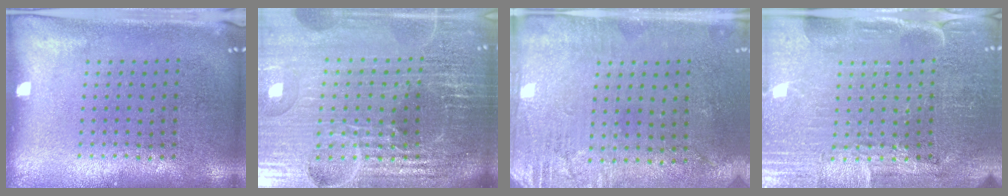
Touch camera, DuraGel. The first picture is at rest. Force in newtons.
{"total": 6.7, "press": 5.9, "slide": 3.3}
{"total": 2.7, "press": 2.3, "slide": 1.4}
{"total": 3.9, "press": 3.8, "slide": 1.1}